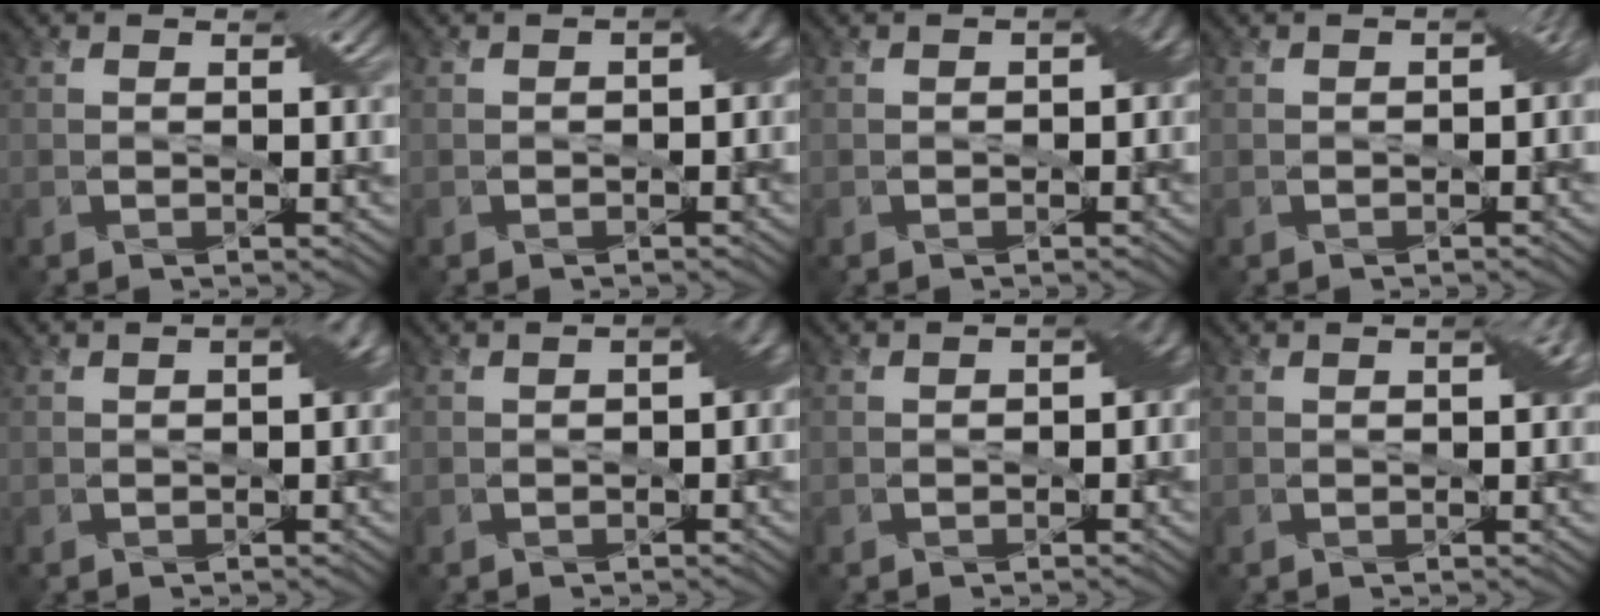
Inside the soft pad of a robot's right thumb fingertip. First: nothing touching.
{"total": 3.2, "force": [-0.4, 1.9, 2.6], "torque": [-0.029, -0.002, -0.008]}
{"total": 3.0, "force": [-0.4, 1.9, 2.2], "torque": [-0.025, -0.005, -0.009]}
{"total": 3.1, "force": [-0.4, 2.0, 2.3], "torque": [-0.024, -0.007, -0.006]}
{"total": 3.0, "force": [-0.1, 1.5, 2.6], "torque": [-0.030, 0.005, -0.002]}
{"total": 3.7, "force": [-0.4, 2.2, 3.0], "torque": [-0.033, 0.000, -0.008]}
{"total": 3.3, "force": [-0.6, 2.2, 2.4], "torque": [-0.026, -0.007, -0.012]}
{"total": 2.5, "force": [0.2, 1.3, 2.1], "torque": [-0.024, 0.006, 0.006]}